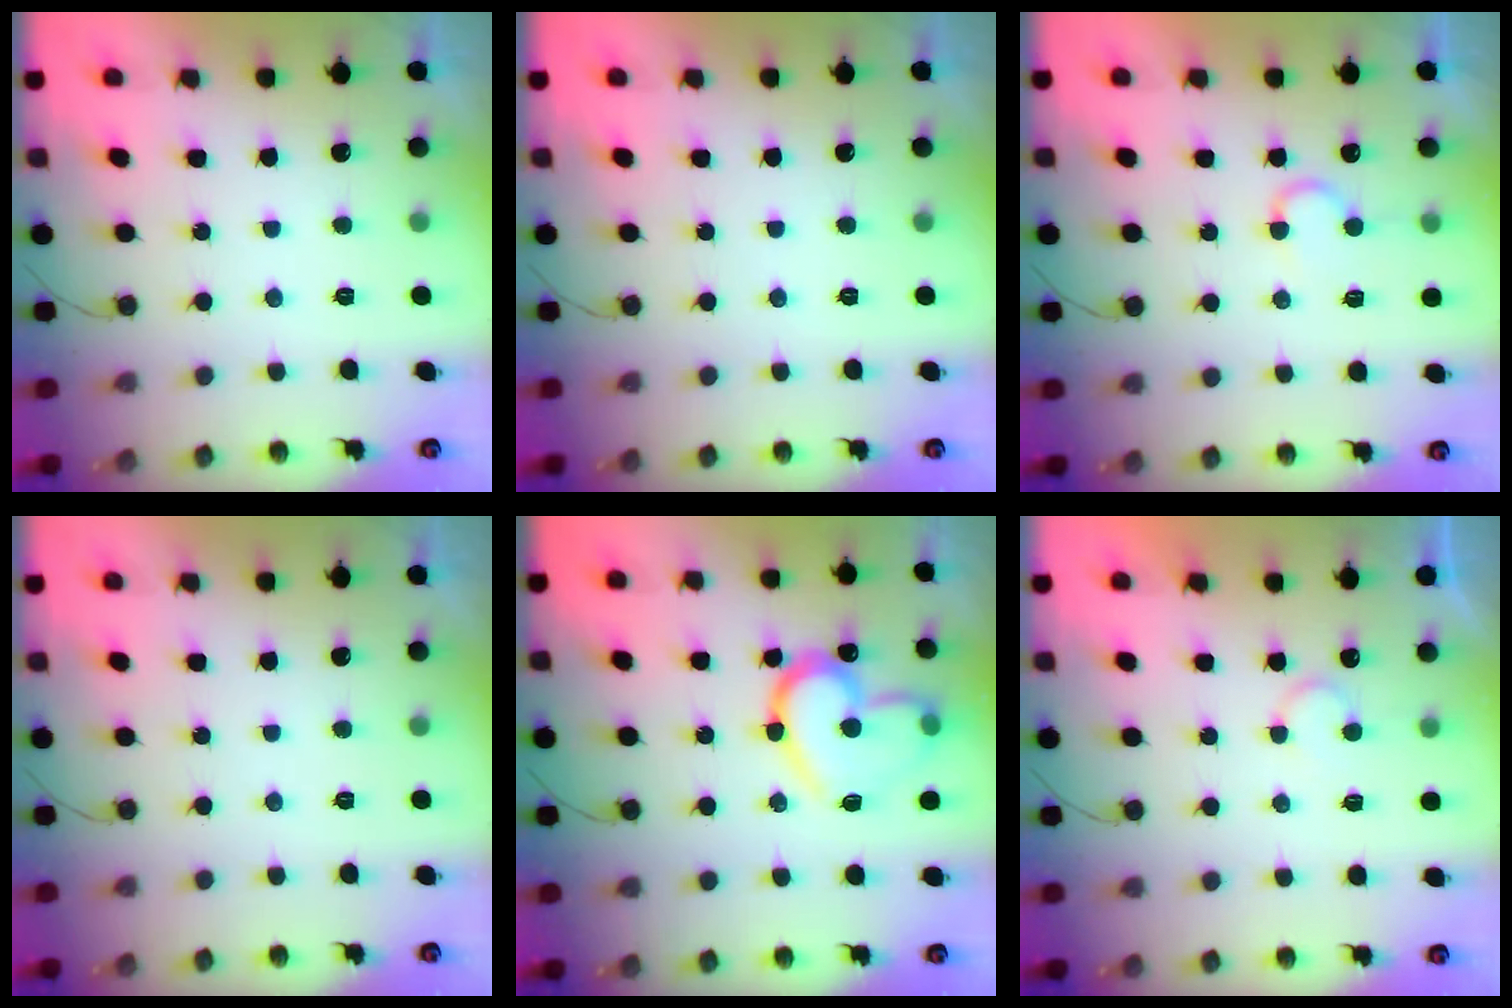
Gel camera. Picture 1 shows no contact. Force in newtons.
{"total": 0.0}
{"total": 6.1, "press": 6.0, "slide": 0.6}
{"total": 0.0}
{"total": 18.8, "press": 18.7, "slide": 1.8}
{"total": 5.1, "press": 5.1, "slide": 0.4}